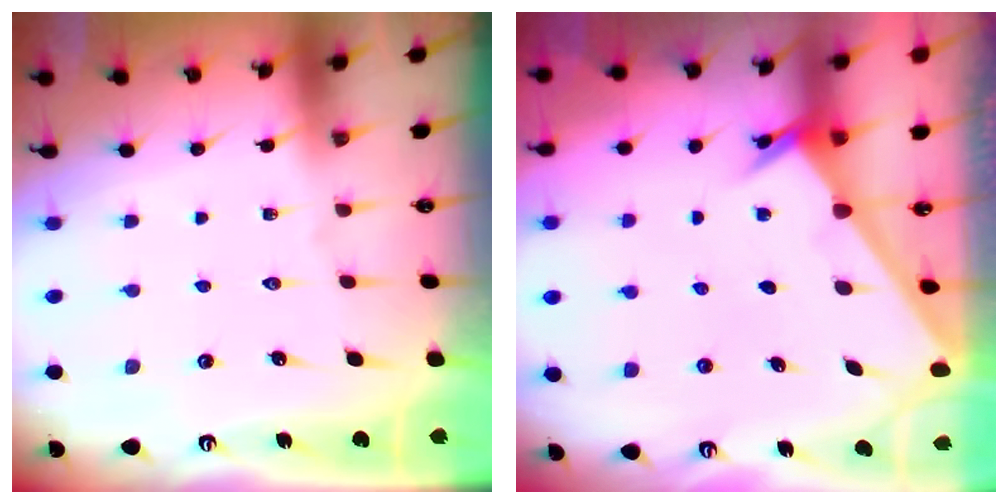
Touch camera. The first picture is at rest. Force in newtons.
{"total": 2.4, "press": 2.4, "slide": 0.2}